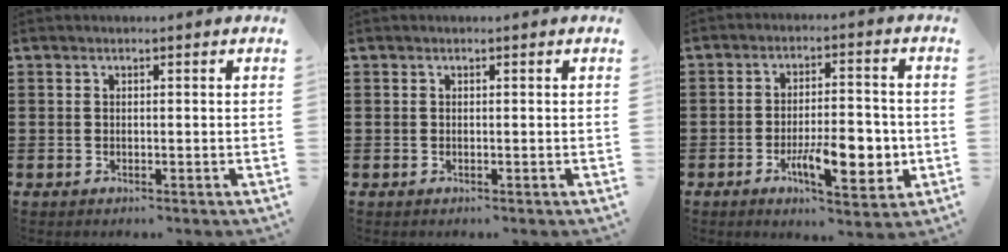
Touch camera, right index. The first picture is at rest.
{"total": 0.0}
{"total": 10.4, "force": [-3.1, 4.2, 9.0], "torque": [-0.129, -0.007, -0.049]}